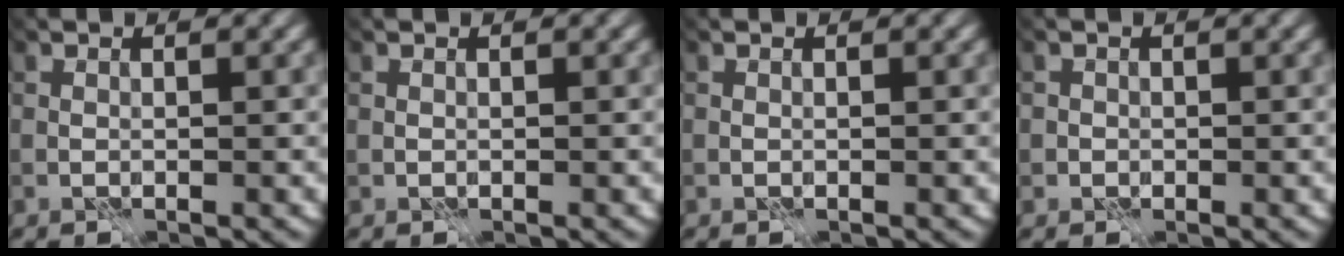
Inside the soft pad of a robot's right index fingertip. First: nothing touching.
{"total": 0.0}
{"total": 0.0}
{"total": 0.7, "force": [0.0, 0.6, -0.3], "torque": [0.006, -0.004, 0.000]}